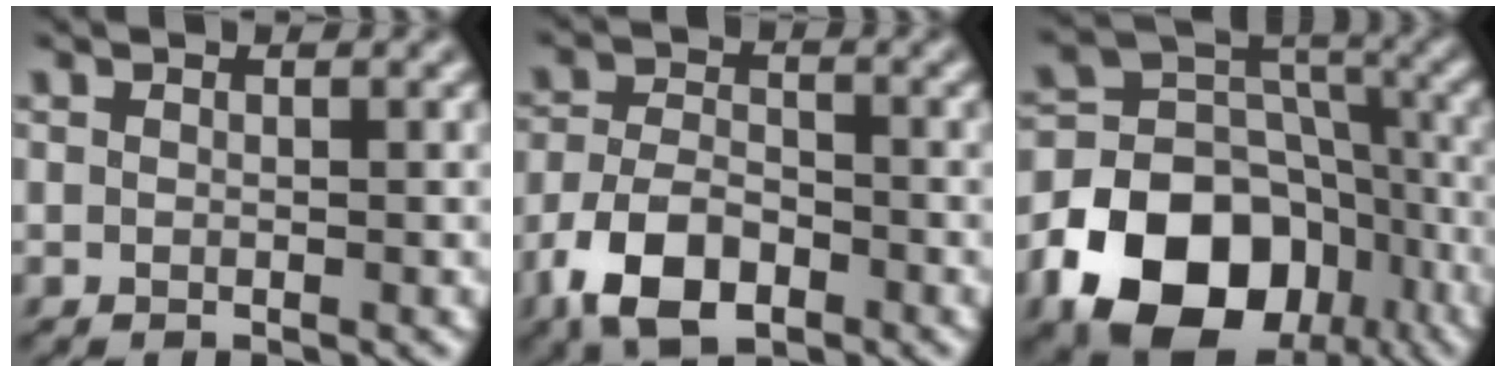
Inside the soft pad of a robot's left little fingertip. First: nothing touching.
{"total": 6.3, "force": [-3.6, 3.4, 3.9], "torque": [-0.081, -0.001, -0.074]}
{"total": 14.9, "force": [-7.1, 10.9, 7.3], "torque": [-0.154, -0.002, -0.136]}